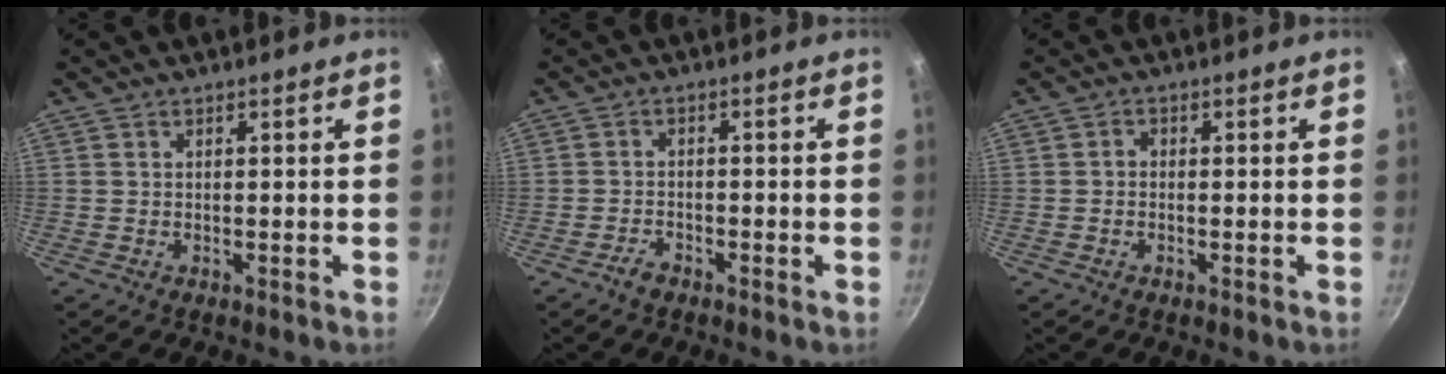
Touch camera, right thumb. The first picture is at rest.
{"total": 2.2, "force": [-1.8, 0.7, 1.0], "torque": [-0.024, 0.016, -0.032]}
{"total": 0.9, "force": [-0.3, 0.7, 0.5], "torque": [-0.007, 0.005, -0.007]}